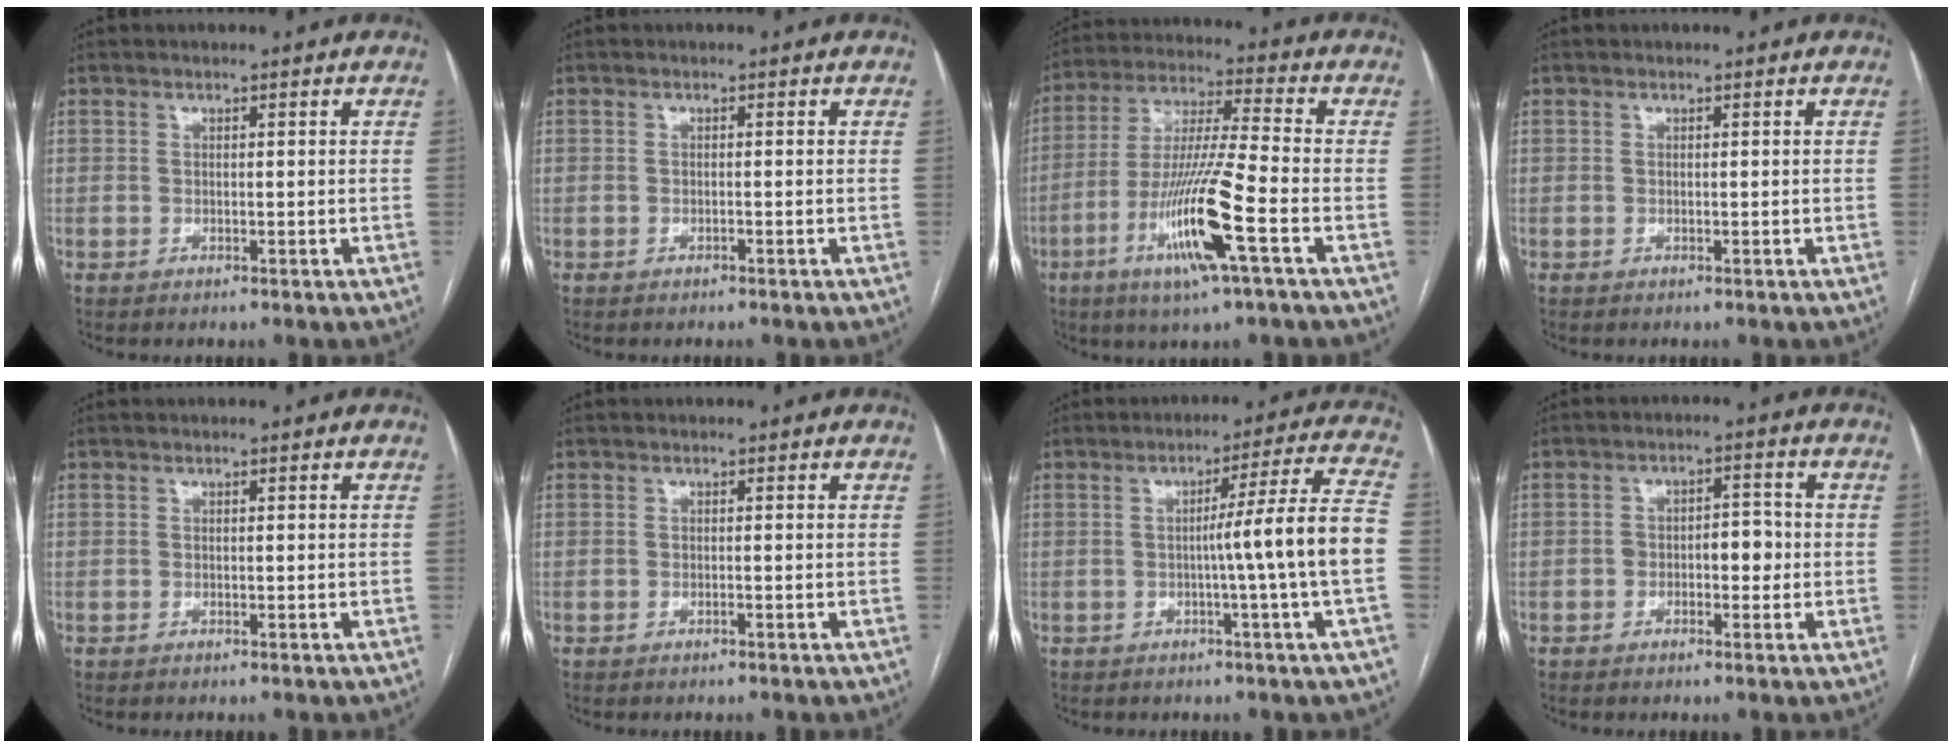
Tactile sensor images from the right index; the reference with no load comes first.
{"total": 0.0}
{"total": 14.8, "force": [-5.8, -0.1, 13.6], "torque": [-0.273, -0.018, -0.110]}
{"total": 0.0}
{"total": 0.0}
{"total": 0.0}
{"total": 10.8, "force": [-1.6, -2.5, 10.4], "torque": [-0.142, 0.007, -0.022]}
{"total": 4.5, "force": [-0.7, 2.4, 3.7], "torque": [-0.052, 0.017, -0.009]}